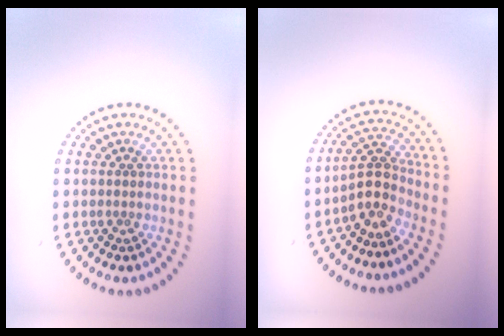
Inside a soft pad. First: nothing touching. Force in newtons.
{"total": 3.0, "press": 2.4, "slide": 1.8}